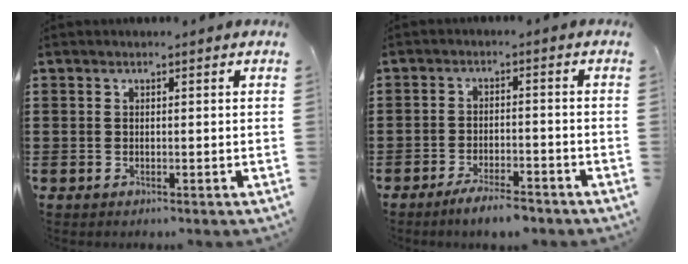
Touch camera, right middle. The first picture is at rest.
{"total": 4.2, "force": [-3.6, 0.5, 2.0], "torque": [-0.039, 0.000, -0.070]}